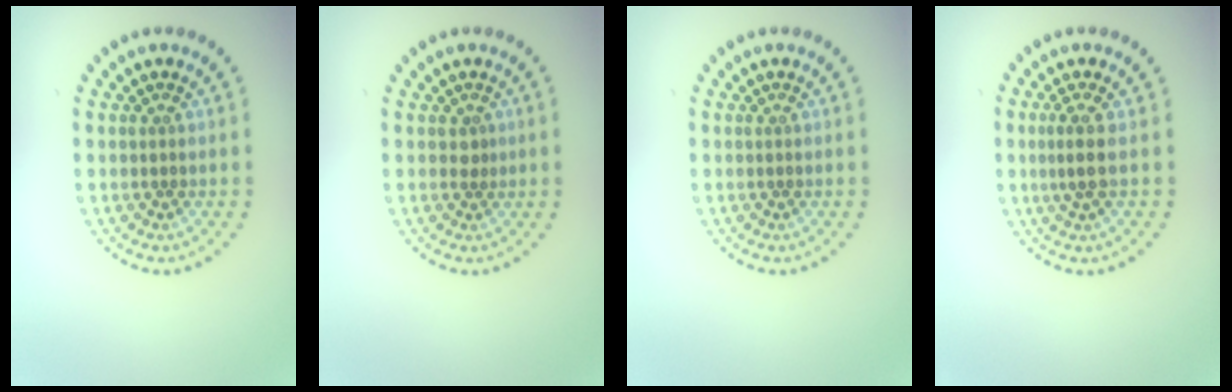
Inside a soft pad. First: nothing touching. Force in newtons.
{"total": 0.9, "press": 0.6, "slide": 0.7}
{"total": 0.0}
{"total": 2.1, "press": 1.5, "slide": 1.4}